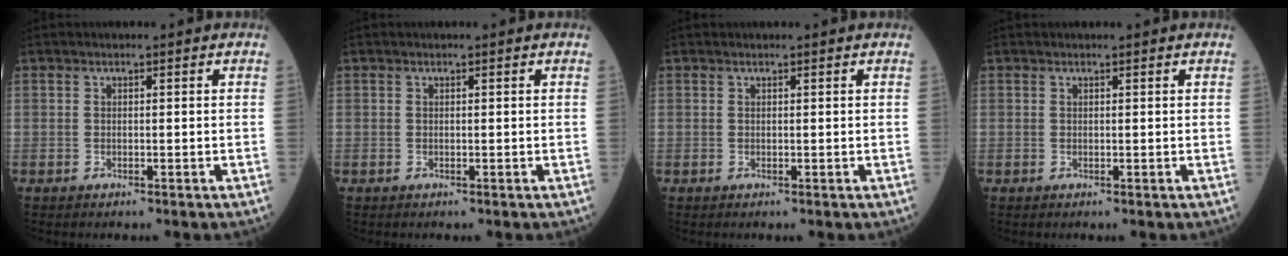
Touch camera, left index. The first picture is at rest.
{"total": 0.0}
{"total": 0.9, "force": [0.9, 0.0, 0.1], "torque": [-0.008, 0.013, 0.014]}
{"total": 1.2, "force": [1.1, -0.1, 0.3], "torque": [-0.009, 0.013, 0.017]}